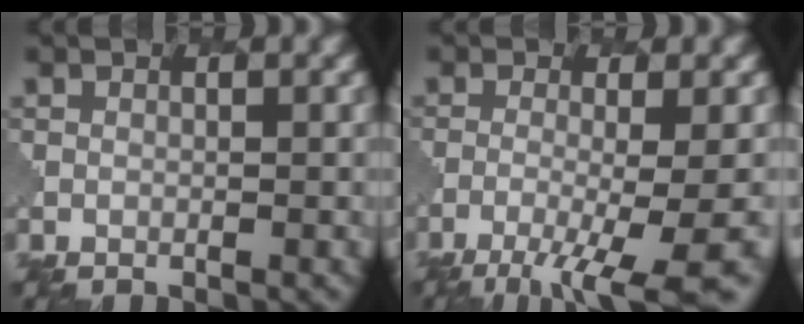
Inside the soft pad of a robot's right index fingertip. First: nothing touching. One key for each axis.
{"total": 7.3, "fx": -3.9, "fy": 1.5, "fz": 5.9, "tx": -0.087, "ty": -0.012, "tz": -0.066}